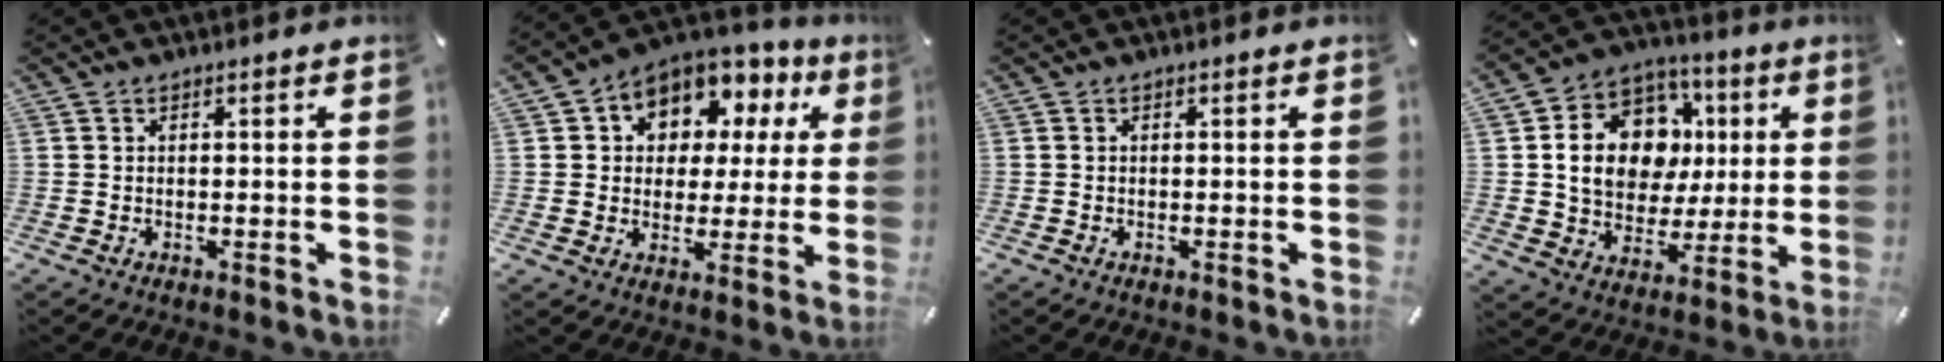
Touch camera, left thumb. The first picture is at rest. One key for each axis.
{"total": 9.2, "fx": 4.5, "fy": 7.5, "fz": 3.0, "tx": -0.063, "ty": -0.036, "tz": 0.085}
{"total": 0.0}
{"total": 16.4, "fx": 2.7, "fy": 13.4, "fz": 9.1, "tx": -0.154, "ty": -0.001, "tz": 0.057}